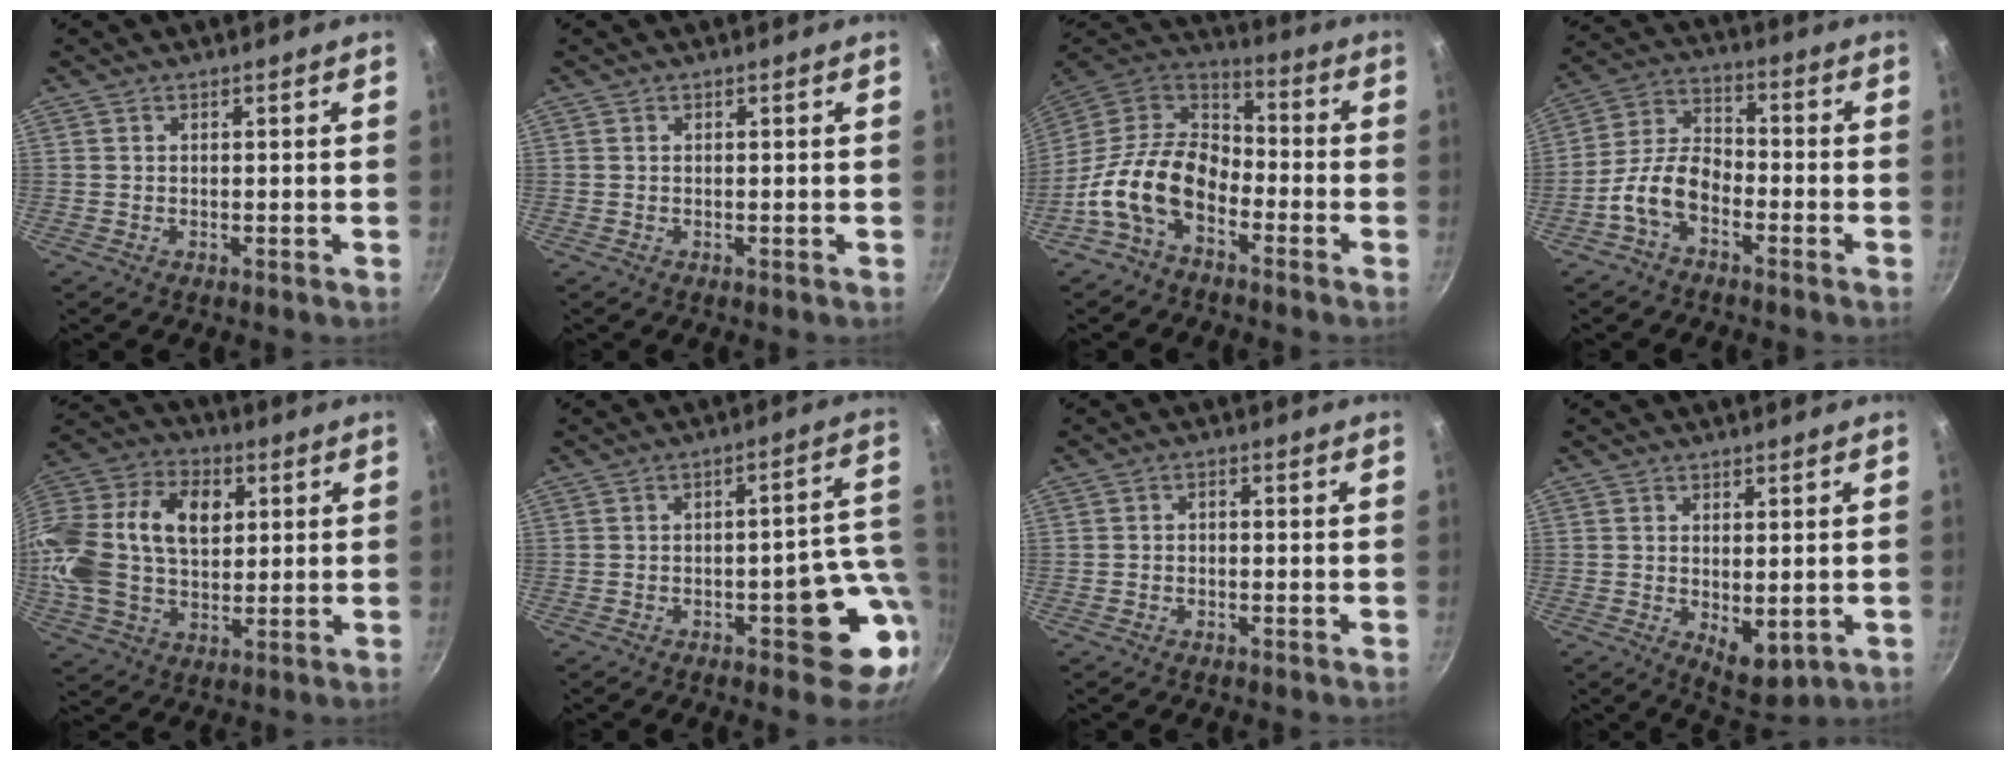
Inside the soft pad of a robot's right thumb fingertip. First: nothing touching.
{"total": 0.0}
{"total": 15.2, "force": [-6.1, 9.6, 10.1], "torque": [-0.162, 0.057, -0.143]}
{"total": 9.2, "force": [-4.4, 5.2, 6.1], "torque": [-0.107, 0.049, -0.097]}
{"total": 22.9, "force": [3.8, 15.3, 16.6], "torque": [-0.319, 0.028, 0.057]}
{"total": 12.3, "force": [-2.9, 5.5, 10.6], "torque": [-0.073, 0.026, -0.036]}
{"total": 1.4, "force": [-0.8, 0.8, 0.8], "torque": [-0.015, 0.011, -0.017]}
{"total": 6.3, "force": [-0.7, 3.3, 5.3], "torque": [-0.067, -0.014, 0.002]}